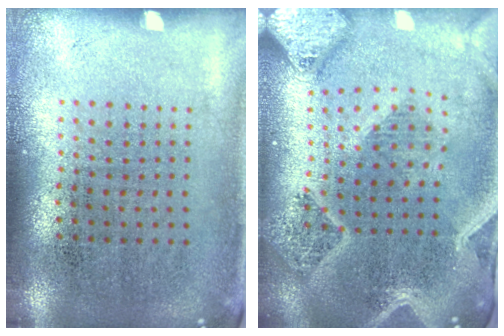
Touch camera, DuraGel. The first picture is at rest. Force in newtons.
{"total": 3.3, "press": 2.9, "slide": 1.7}